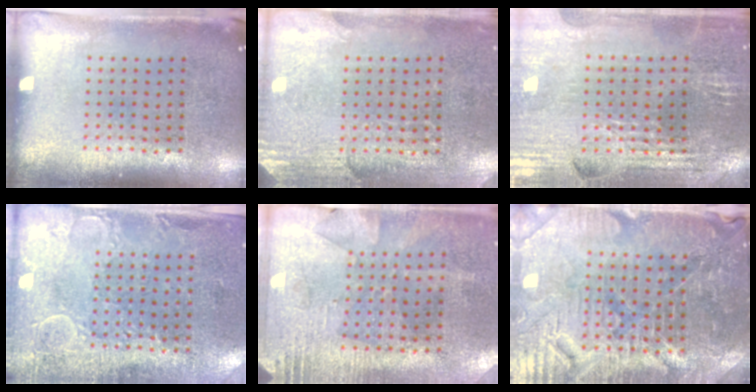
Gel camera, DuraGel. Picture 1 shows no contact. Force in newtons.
{"total": 2.8, "press": 2.6, "slide": 1.0}
{"total": 2.9, "press": 2.8, "slide": 0.5}
{"total": 2.7, "press": 2.4, "slide": 1.2}
{"total": 2.7, "press": 2.4, "slide": 1.3}
{"total": 4.6, "press": 4.4, "slide": 1.3}